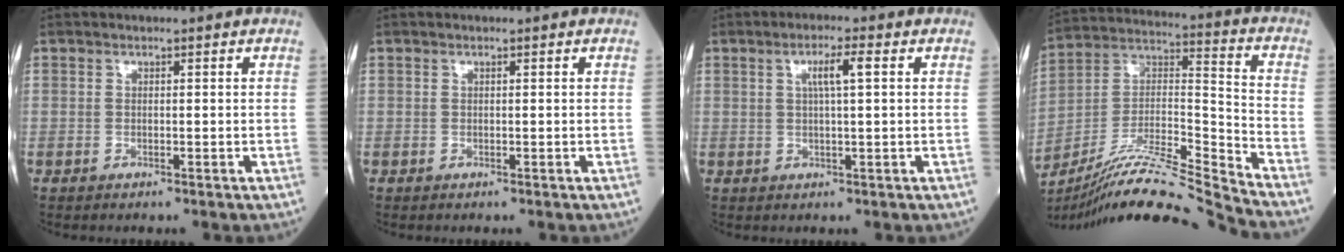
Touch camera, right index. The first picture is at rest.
{"total": 0.0}
{"total": 3.8, "force": [1.1, 0.0, 3.7], "torque": [-0.066, 0.004, 0.018]}
{"total": 19.2, "force": [-17.4, -2.0, 7.9], "torque": [-0.159, 0.016, -0.310]}